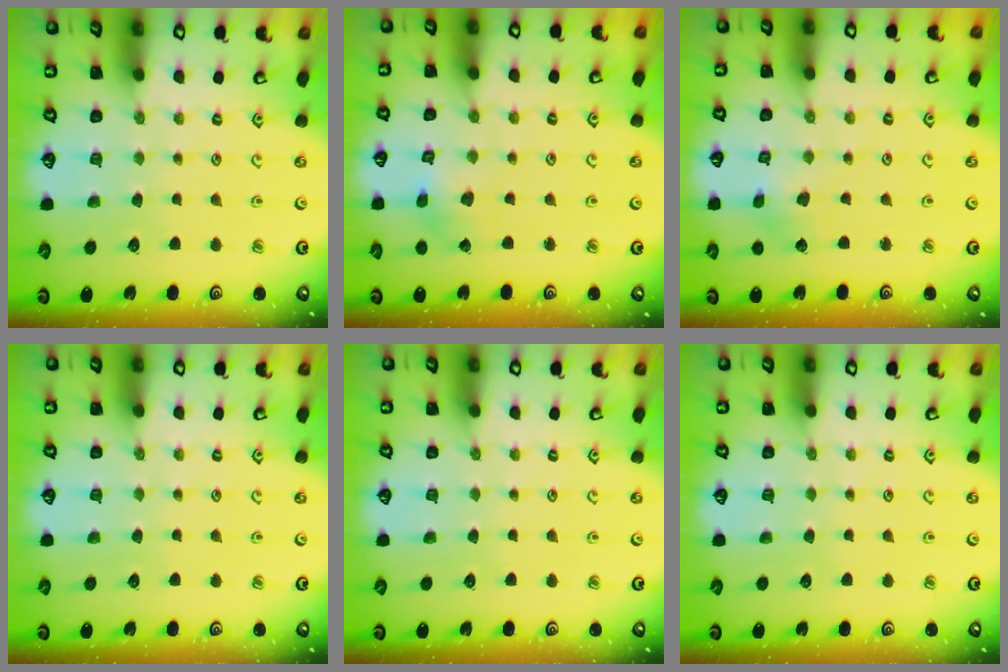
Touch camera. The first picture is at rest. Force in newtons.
{"total": 2.7, "press": 2.7, "slide": 0.2}
{"total": 2.7, "press": 2.7, "slide": 0.1}
{"total": 0.0}
{"total": 0.0}
{"total": 0.0}